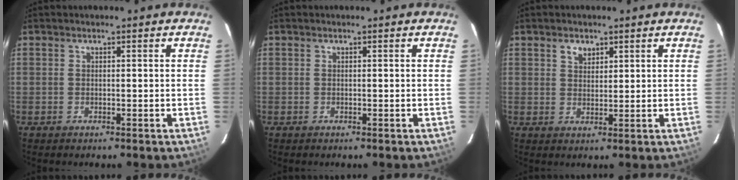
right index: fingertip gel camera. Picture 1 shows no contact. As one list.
[{"total": 0.0}, {"total": 2.7, "force": [1.6, 1.8, 1.2], "torque": [-0.014, 0.007, 0.029]}]